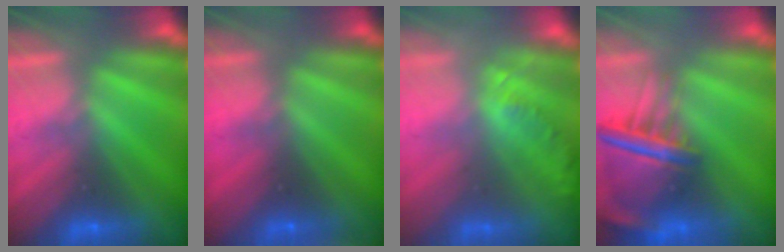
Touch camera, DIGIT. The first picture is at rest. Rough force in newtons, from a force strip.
{"total": 2.3}
{"total": 1.8}
{"total": 9.0}